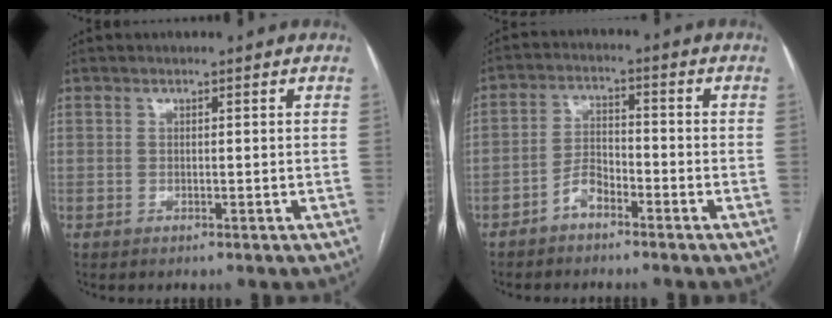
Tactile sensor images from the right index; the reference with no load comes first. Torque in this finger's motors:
{"motor_torque": [0.56, -0.43, 0.14, 0.02]}